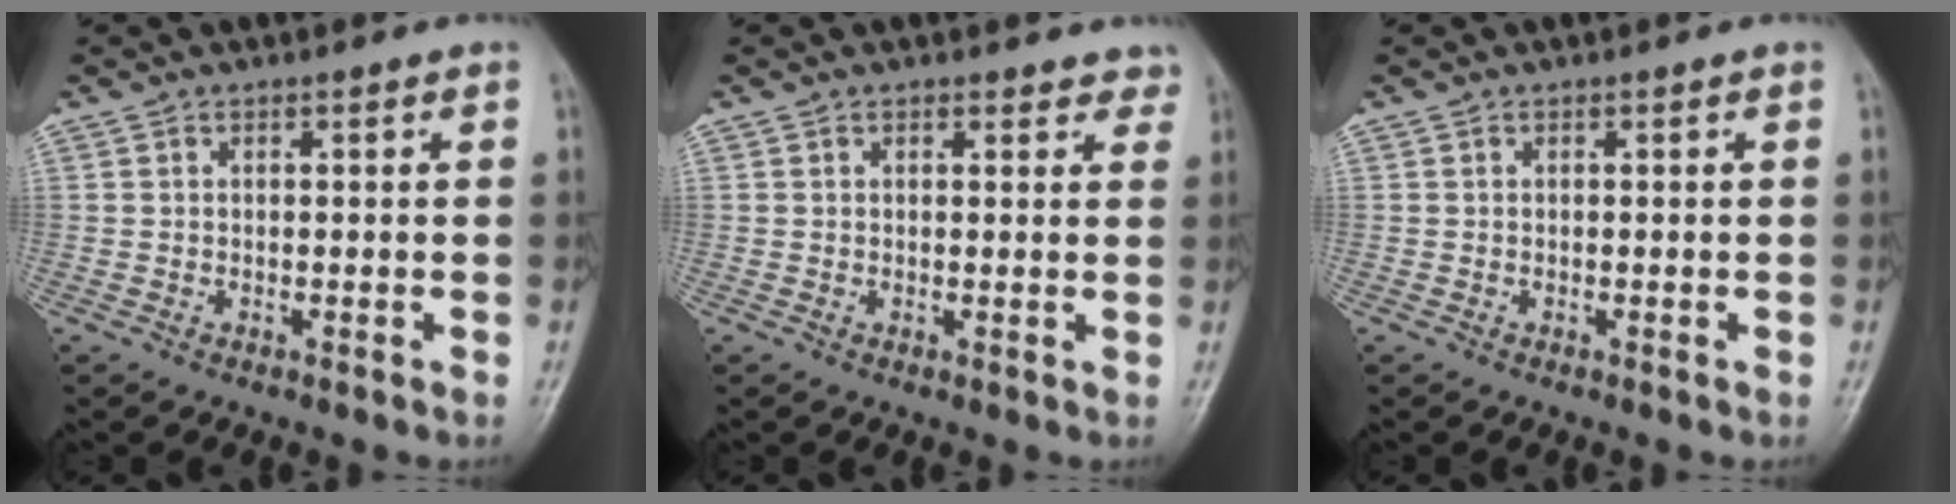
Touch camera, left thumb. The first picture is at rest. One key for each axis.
{"total": 3.2, "fx": 2.7, "fy": 1.5, "fz": 0.7, "tx": 0.023, "ty": -0.009, "tz": 0.018}
{"total": 0.0}